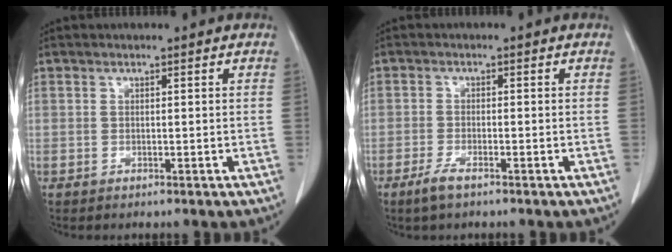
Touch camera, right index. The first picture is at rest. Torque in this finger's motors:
{"motor_torque": [0.28, -0.26, 0.14, 0.04]}